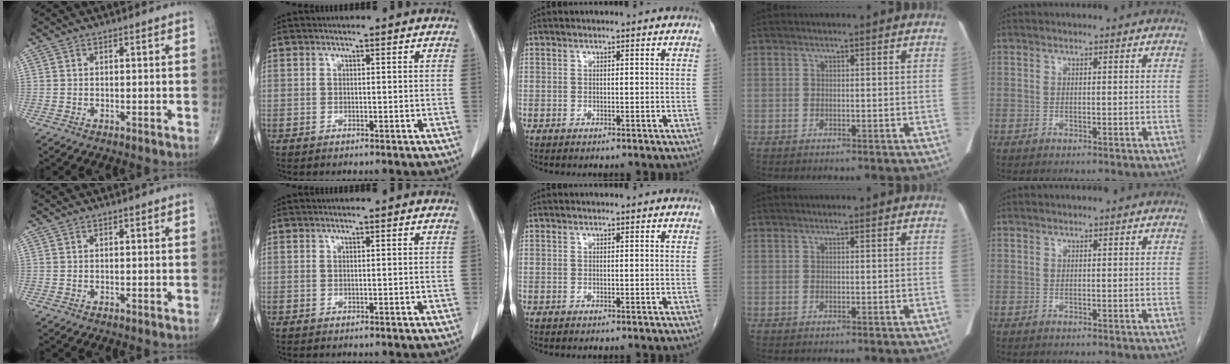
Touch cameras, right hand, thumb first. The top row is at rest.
{}